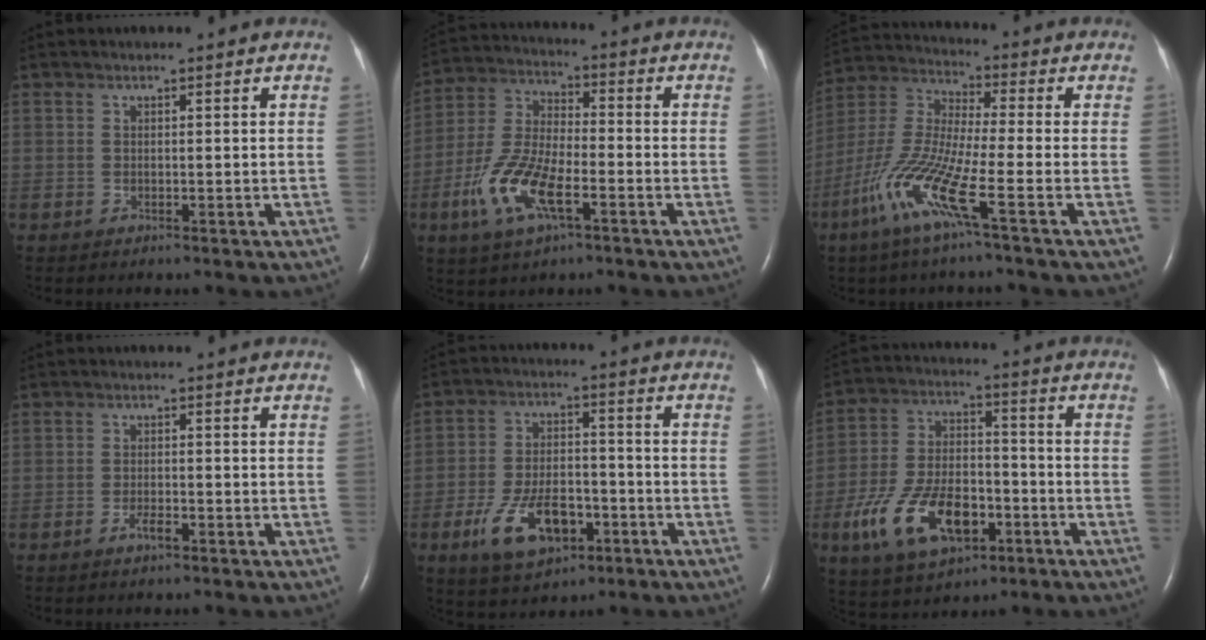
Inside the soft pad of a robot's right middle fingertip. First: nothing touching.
{"total": 11.8, "force": [-4.9, 4.1, 10.0], "torque": [-0.219, -0.002, -0.093]}
{"total": 12.2, "force": [-5.7, 0.3, 10.7], "torque": [-0.239, -0.016, -0.123]}
{"total": 1.8, "force": [-1.1, 0.3, 1.3], "torque": [-0.024, -0.001, -0.021]}
{"total": 10.8, "force": [-4.9, 5.4, 7.9], "torque": [-0.156, 0.002, -0.079]}
{"total": 14.5, "force": [-6.0, 7.3, 11.0], "torque": [-0.229, 0.006, -0.100]}